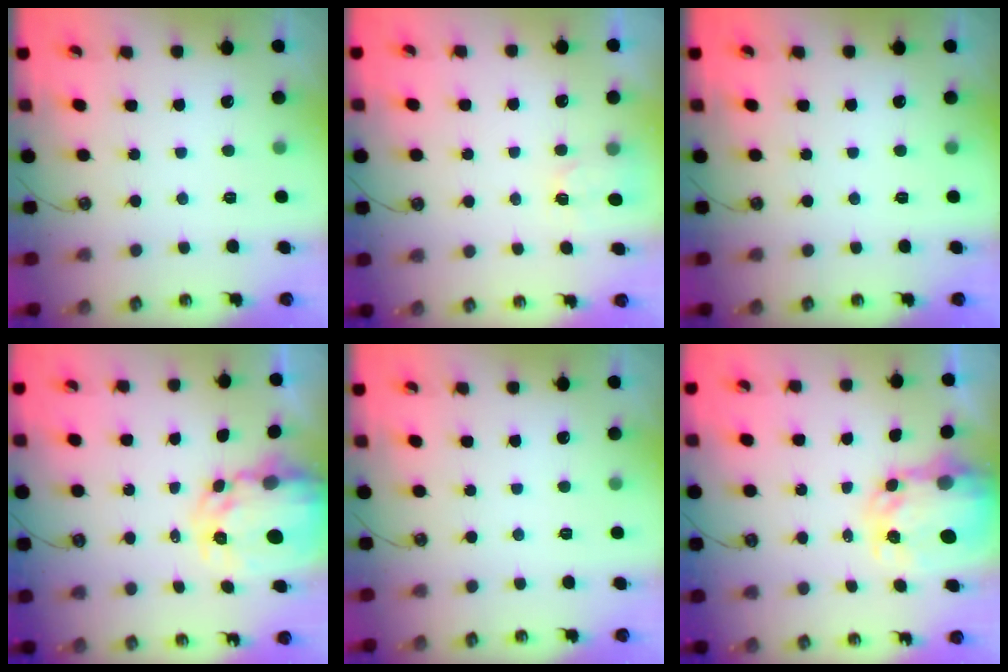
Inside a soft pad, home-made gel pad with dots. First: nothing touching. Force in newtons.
{"total": 2.6, "press": 2.5, "slide": 0.4}
{"total": 0.0}
{"total": 6.7, "press": 6.7, "slide": 0.6}
{"total": 0.0}
{"total": 6.5, "press": 6.5, "slide": 0.7}